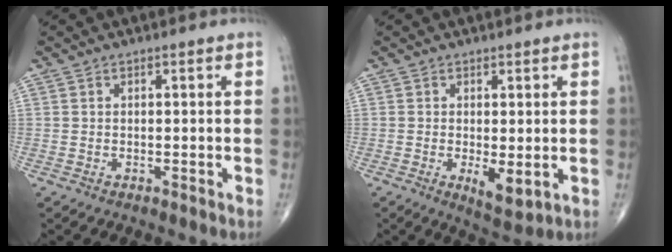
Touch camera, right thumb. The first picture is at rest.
{"total": 5.0, "force": [-0.8, 2.0, 4.5], "torque": [-0.069, -0.017, -0.007]}